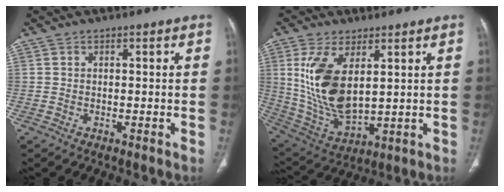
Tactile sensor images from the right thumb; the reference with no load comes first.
{"total": 15.1, "force": [4.0, 7.3, 12.6], "torque": [-0.251, -0.023, 0.098]}